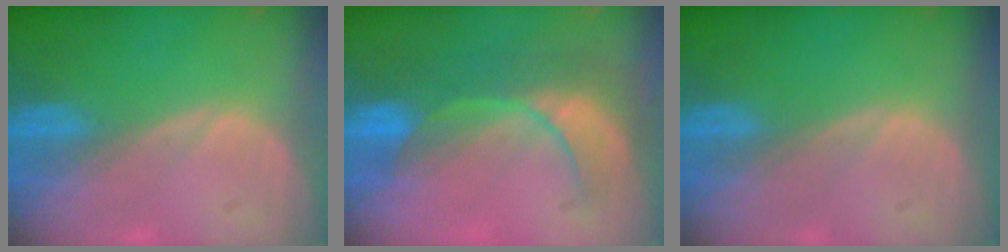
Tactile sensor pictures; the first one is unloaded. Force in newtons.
{"total": 8.4, "press": 7.9, "slide": 2.9}
{"total": 0.0}